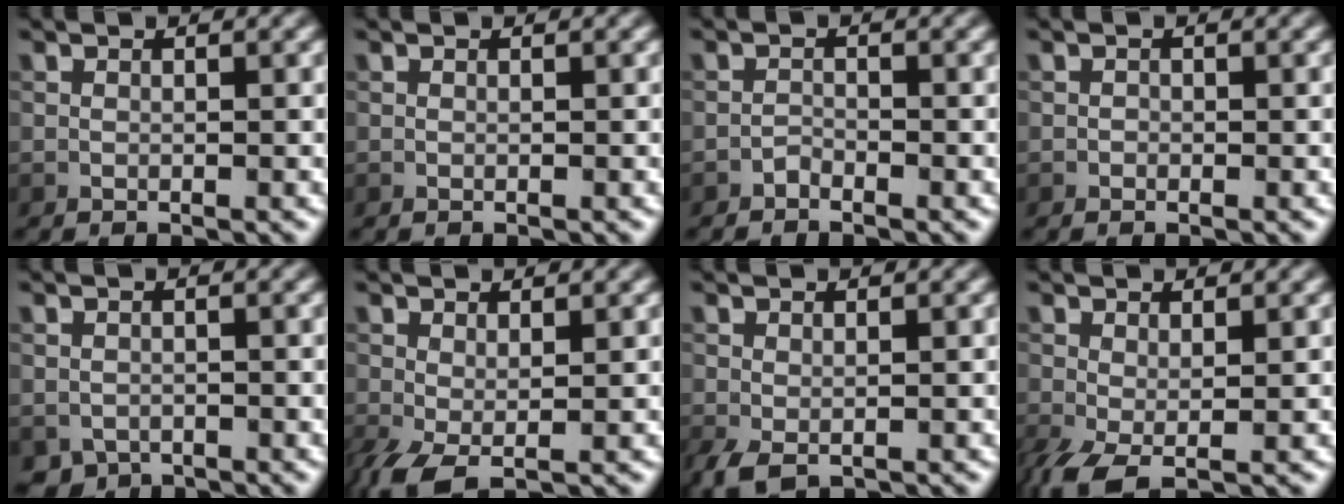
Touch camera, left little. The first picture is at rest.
{"total": 0.0}
{"total": 0.6, "force": [-0.6, 0.1, 0.2], "torque": [-0.002, 0.002, -0.012]}
{"total": 0.0}
{"total": 1.5, "force": [-0.9, 1.1, 0.4], "torque": [-0.005, -0.007, -0.018]}
{"total": 2.9, "force": [-0.5, 1.2, 2.6], "torque": [-0.066, -0.005, -0.012]}
{"total": 1.7, "force": [-0.5, 0.9, 1.3], "torque": [-0.037, -0.007, -0.010]}
{"total": 3.2, "force": [-0.8, 1.3, 2.8], "torque": [-0.072, -0.008, -0.017]}